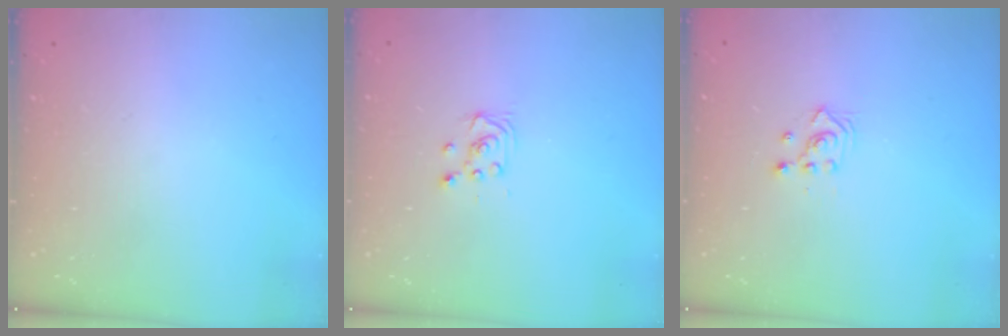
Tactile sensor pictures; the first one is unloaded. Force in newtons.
{"total": 3.4, "press": 3.4, "slide": 0.4}
{"total": 2.3, "press": 2.3, "slide": 0.3}